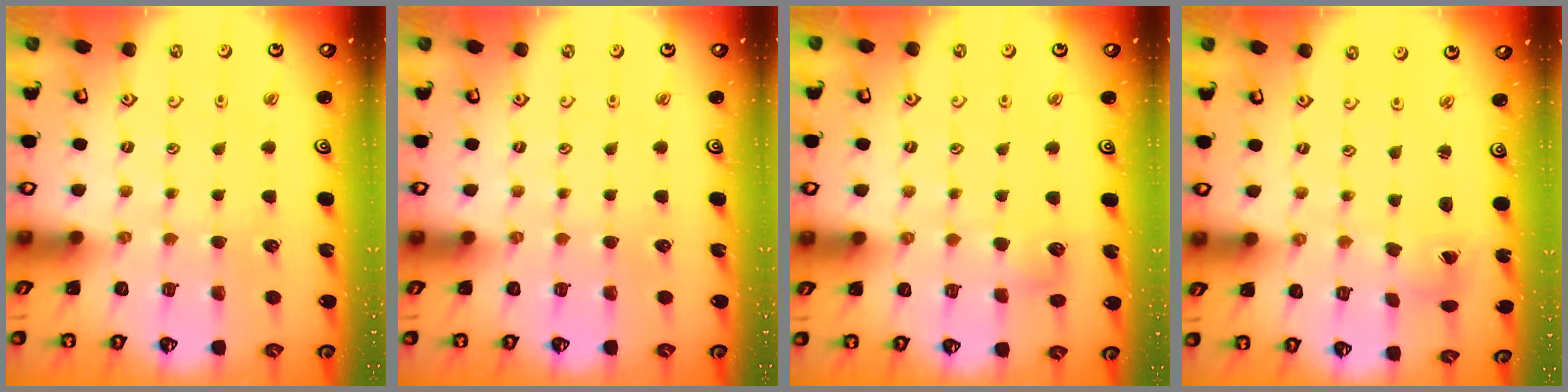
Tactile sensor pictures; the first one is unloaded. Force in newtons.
{"total": 0.0}
{"total": 6.5, "press": 6.4, "slide": 0.9}
{"total": 0.0}